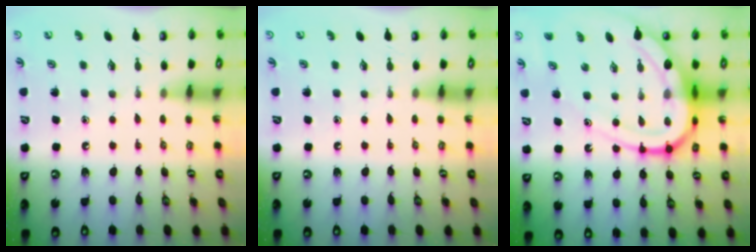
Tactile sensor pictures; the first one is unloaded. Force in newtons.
{"total": 0.0}
{"total": 18.6, "press": 18.5, "slide": 1.9}